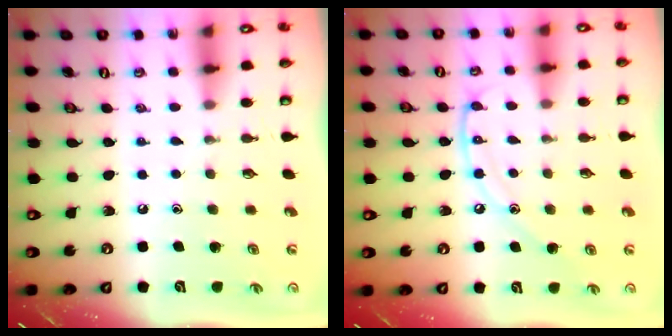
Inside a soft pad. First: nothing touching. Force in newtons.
{"total": 11.2, "press": 11.2, "slide": 1.2}